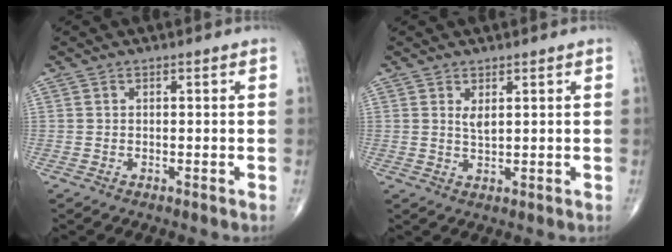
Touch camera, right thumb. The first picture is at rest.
{"total": 2.0, "force": [1.0, 0.6, 1.6], "torque": [-0.027, -0.012, 0.022]}